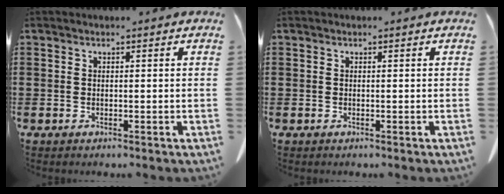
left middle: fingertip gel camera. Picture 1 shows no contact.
{"total": 0.0}